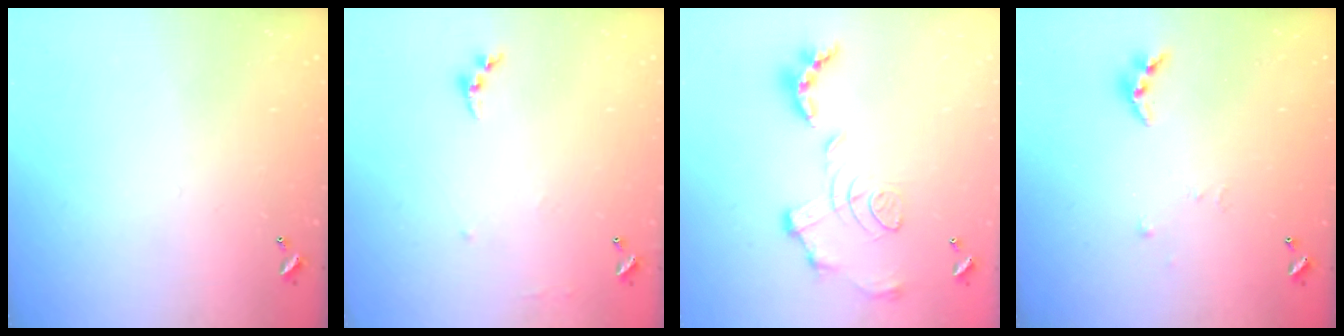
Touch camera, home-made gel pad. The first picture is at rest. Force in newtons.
{"total": 5.3, "press": 5.2, "slide": 0.6}
{"total": 1.5, "press": 0.8, "slide": 1.3}
{"total": 3.3, "press": 3.3, "slide": 0.4}